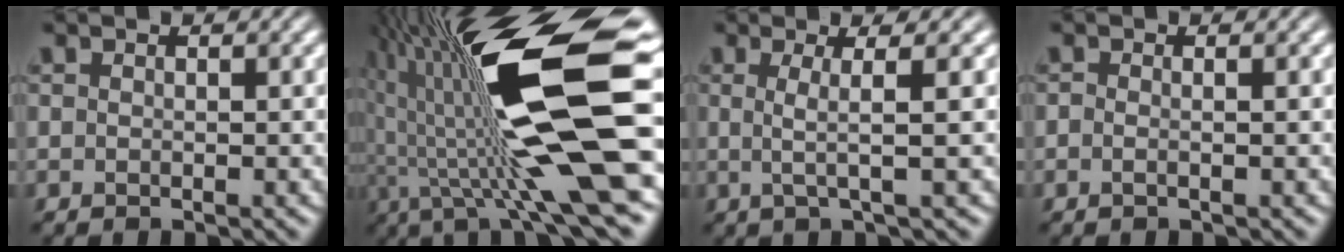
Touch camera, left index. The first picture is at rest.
{"total": 16.4, "force": [2.0, 3.8, 15.8], "torque": [-0.268, -0.001, 0.033]}
{"total": 3.0, "force": [0.4, 0.5, 3.0], "torque": [-0.058, 0.000, 0.003]}
{"total": 1.5, "force": [0.3, 0.9, 1.2], "torque": [-0.003, -0.003, -0.020]}